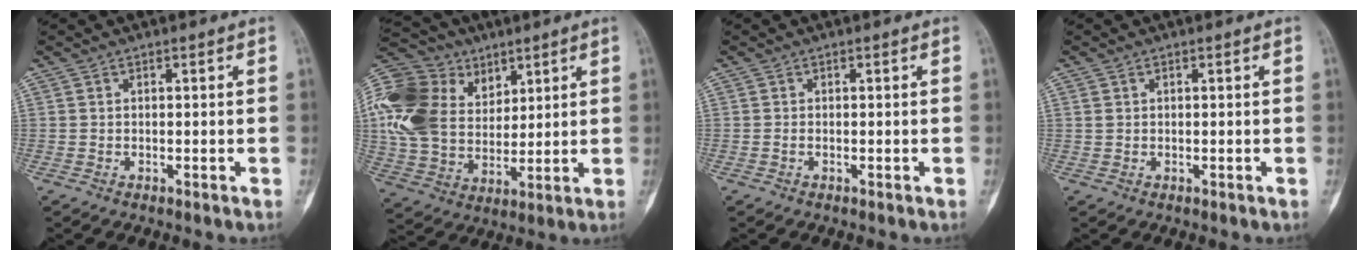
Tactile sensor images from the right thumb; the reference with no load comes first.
{"total": 24.7, "force": [9.0, 17.8, 14.7], "torque": [-0.314, 0.022, 0.172]}
{"total": 0.0}
{"total": 0.8, "force": [0.3, 0.6, 0.4], "torque": [-0.004, 0.005, 0.007]}